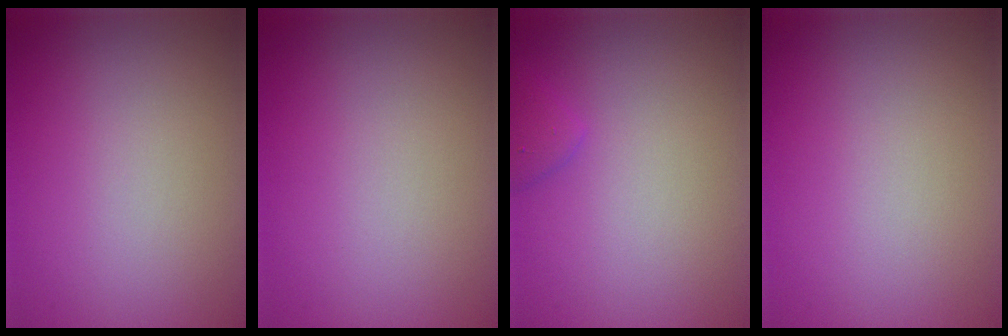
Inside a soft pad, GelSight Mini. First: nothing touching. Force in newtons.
{"total": 0.0}
{"total": 1.2, "press": 1.2, "slide": 0.1}
{"total": 0.0}